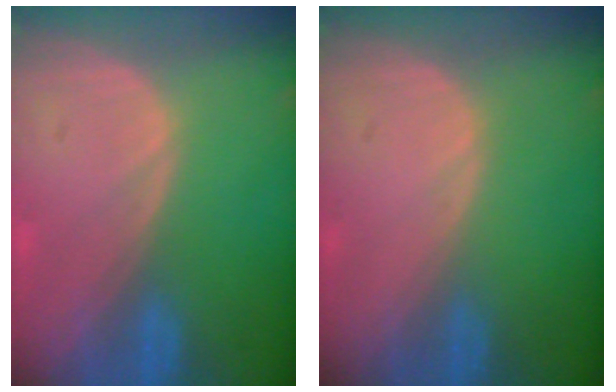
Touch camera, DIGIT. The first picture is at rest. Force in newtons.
{"total": 0.0}